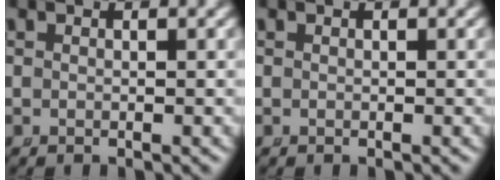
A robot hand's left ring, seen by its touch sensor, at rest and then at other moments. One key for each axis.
{"total": 0.0}